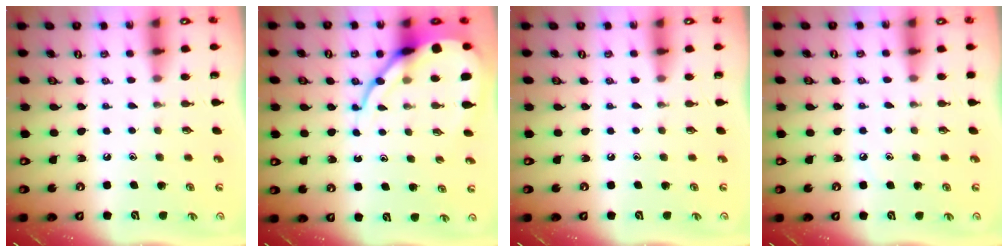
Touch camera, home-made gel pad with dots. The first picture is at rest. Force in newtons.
{"total": 12.2, "press": 12.2, "slide": 1.3}
{"total": 0.0}
{"total": 3.7, "press": 3.6, "slide": 0.6}